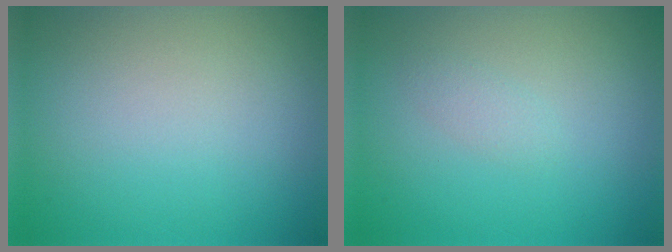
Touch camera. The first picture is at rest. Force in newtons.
{"total": 0.9, "press": 0.9, "slide": 0.0}